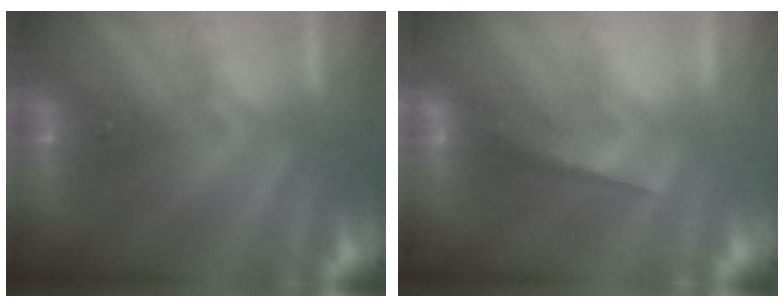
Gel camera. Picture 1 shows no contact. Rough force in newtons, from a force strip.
{"total": 4.5}